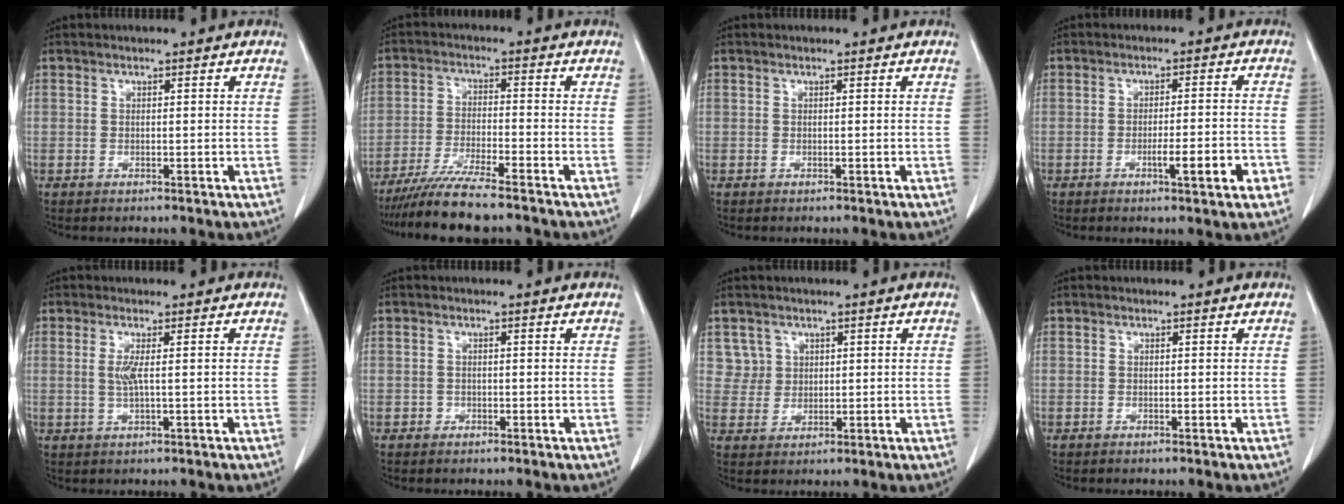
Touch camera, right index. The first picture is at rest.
{"total": 8.4, "force": [-7.0, -0.2, 4.5], "torque": [-0.076, -0.026, -0.123]}
{"total": 0.0}
{"total": 6.5, "force": [-2.8, 0.4, 5.8], "torque": [-0.084, -0.003, -0.038]}
{"total": 2.4, "force": [0.2, -0.1, 2.4], "torque": [-0.056, -0.003, 0.005]}
{"total": 0.9, "force": [-0.4, 0.8, -0.1], "torque": [-0.001, 0.006, -0.009]}
{"total": 3.8, "force": [1.8, 3.3, -0.4], "torque": [0.019, 0.005, 0.035]}
{"total": 0.0}